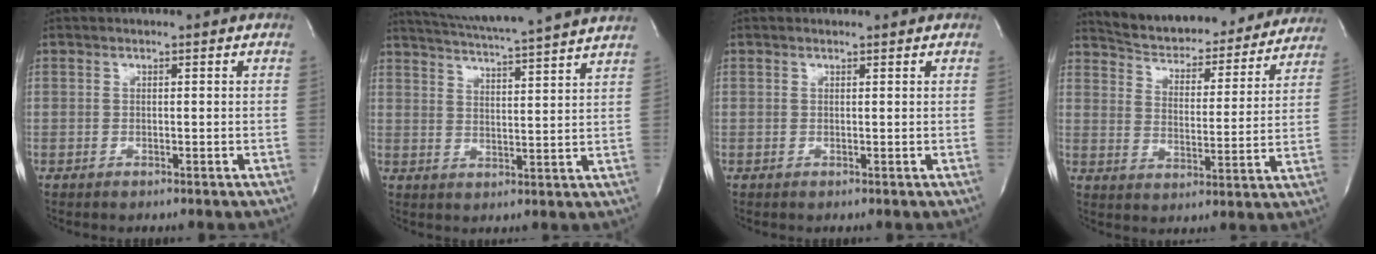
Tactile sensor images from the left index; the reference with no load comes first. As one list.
[{"total": 18.1, "force": [16.6, -1.4, 7.1], "torque": [-0.131, -0.019, 0.224]}, {"total": 0.7, "force": [0.7, 0.2, 0.0], "torque": [-0.010, 0.005, 0.011]}, {"total": 22.2, "force": [20.6, 5.9, 5.7], "torque": [-0.088, -0.014, 0.273]}]